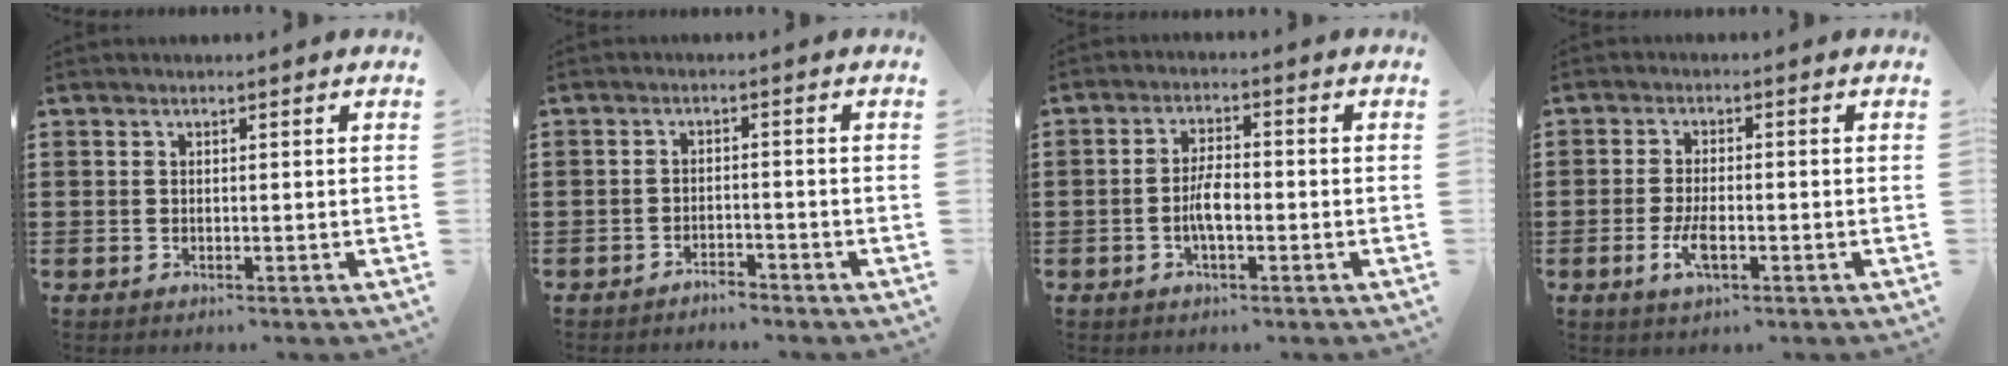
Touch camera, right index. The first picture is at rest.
{"total": 2.1, "force": [-2.0, 0.2, 0.0], "torque": [-0.008, 0.003, -0.044]}
{"total": 4.3, "force": [-1.0, 1.5, 3.9], "torque": [-0.084, 0.001, -0.022]}
{"total": 4.0, "force": [-1.3, 1.4, 3.4], "torque": [-0.071, -0.001, -0.027]}